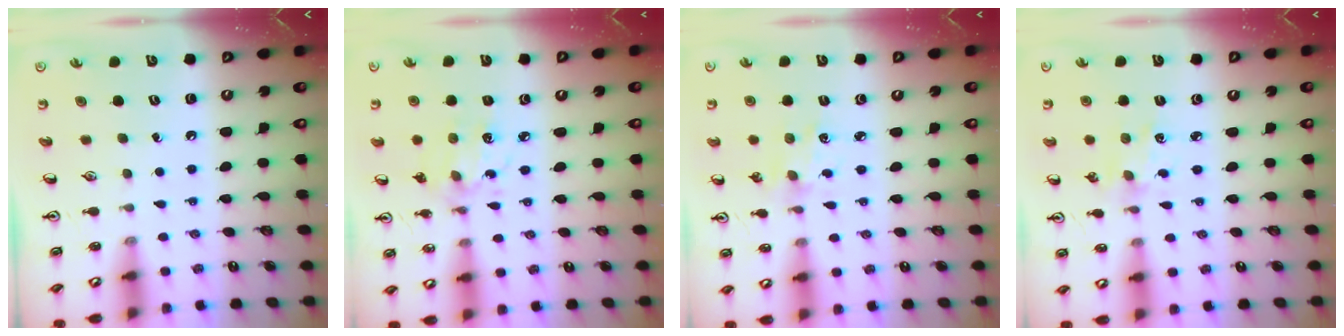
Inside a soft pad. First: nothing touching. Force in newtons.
{"total": 6.9, "press": 6.8, "slide": 0.6}
{"total": 2.9, "press": 2.8, "slide": 0.4}
{"total": 2.9, "press": 2.8, "slide": 0.4}